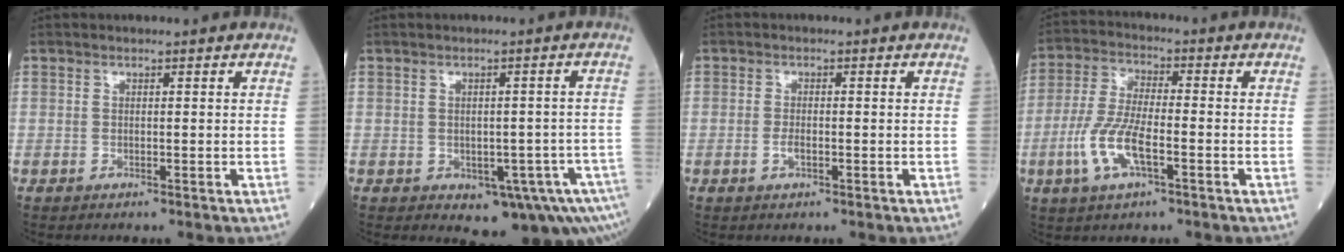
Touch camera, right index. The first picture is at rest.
{"total": 9.4, "force": [-5.0, 3.3, 7.2], "torque": [-0.069, 0.008, -0.059]}
{"total": 1.5, "force": [-0.5, 0.5, 1.4], "torque": [-0.028, 0.001, -0.009]}
{"total": 8.8, "force": [-3.1, 2.4, 7.9], "torque": [-0.172, -0.003, -0.060]}